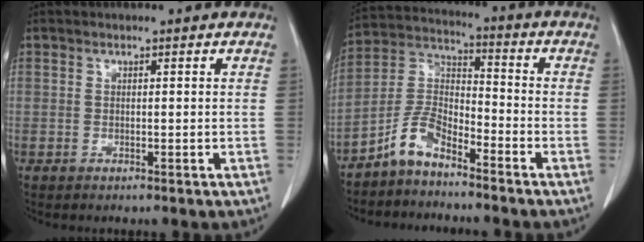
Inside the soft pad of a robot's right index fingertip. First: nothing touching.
{"total": 8.6, "force": [-6.6, 2.6, 4.8], "torque": [-0.114, 0.024, -0.131]}